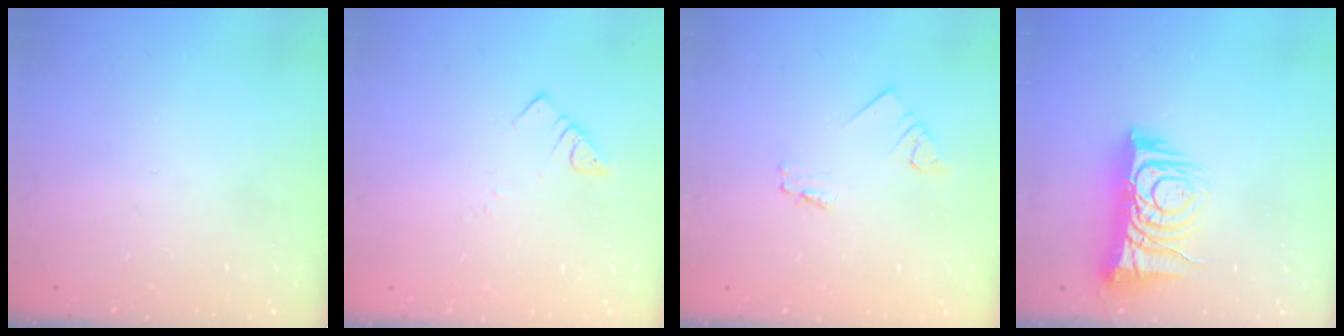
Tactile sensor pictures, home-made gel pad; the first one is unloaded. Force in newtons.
{"total": 3.4, "press": 3.4, "slide": 0.3}
{"total": 1.6, "press": 1.6, "slide": 0.1}
{"total": 12.2, "press": 12.1, "slide": 1.3}